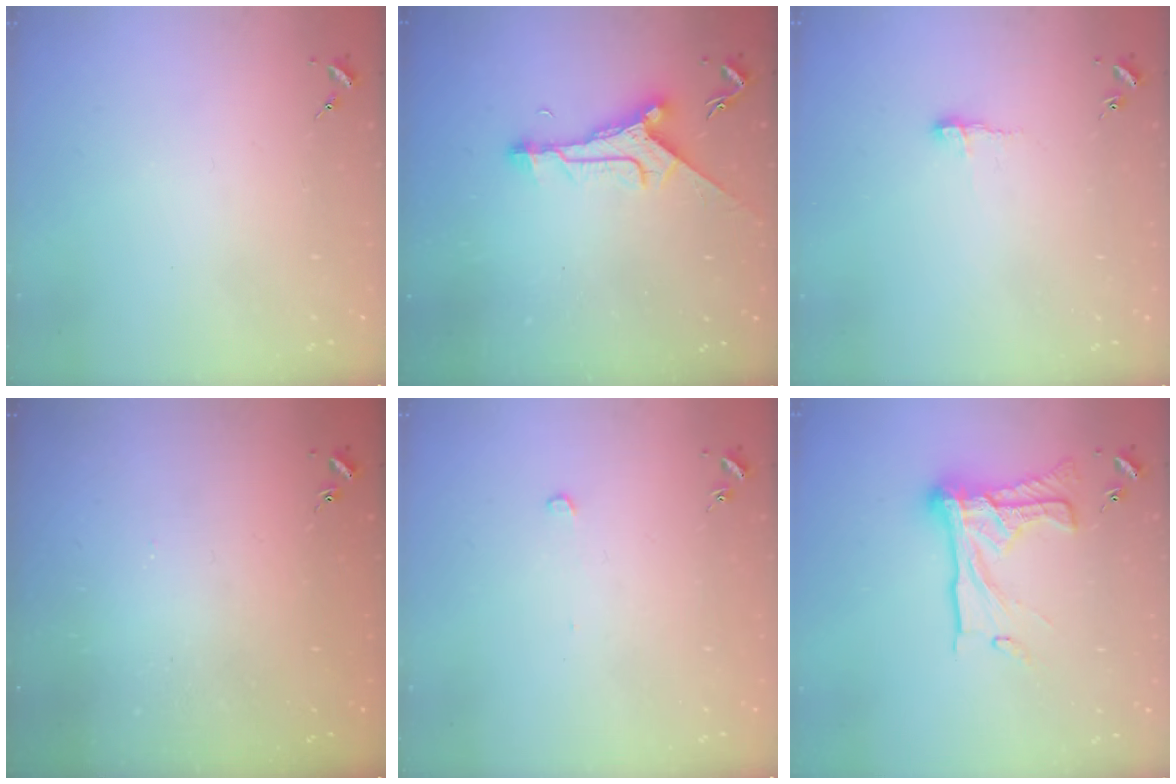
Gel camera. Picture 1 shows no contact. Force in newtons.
{"total": 9.5, "press": 9.5, "slide": 0.3}
{"total": 6.8, "press": 6.7, "slide": 0.7}
{"total": 0.9, "press": 0.8, "slide": 0.2}
{"total": 2.8, "press": 2.8, "slide": 0.1}
{"total": 19.5, "press": 19.5, "slide": 1.2}